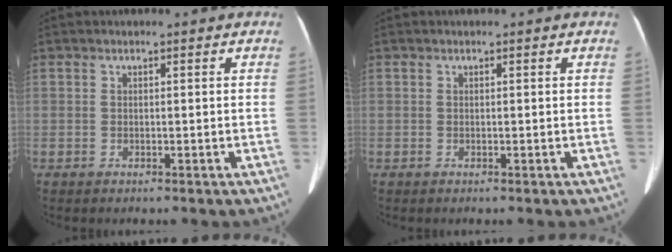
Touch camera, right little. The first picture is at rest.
{"total": 0.0}